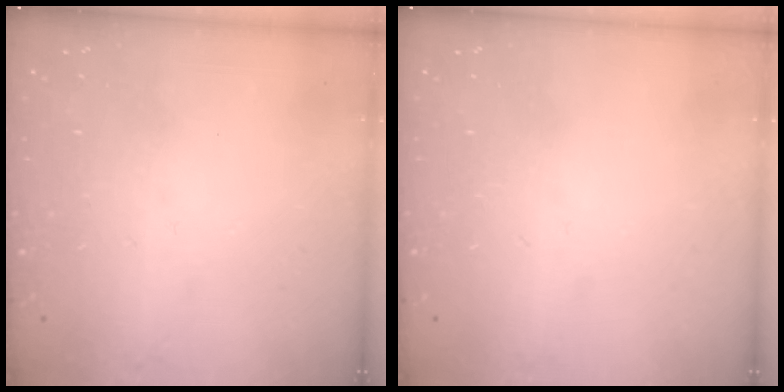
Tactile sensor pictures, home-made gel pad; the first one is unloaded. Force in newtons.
{"total": 0.0}